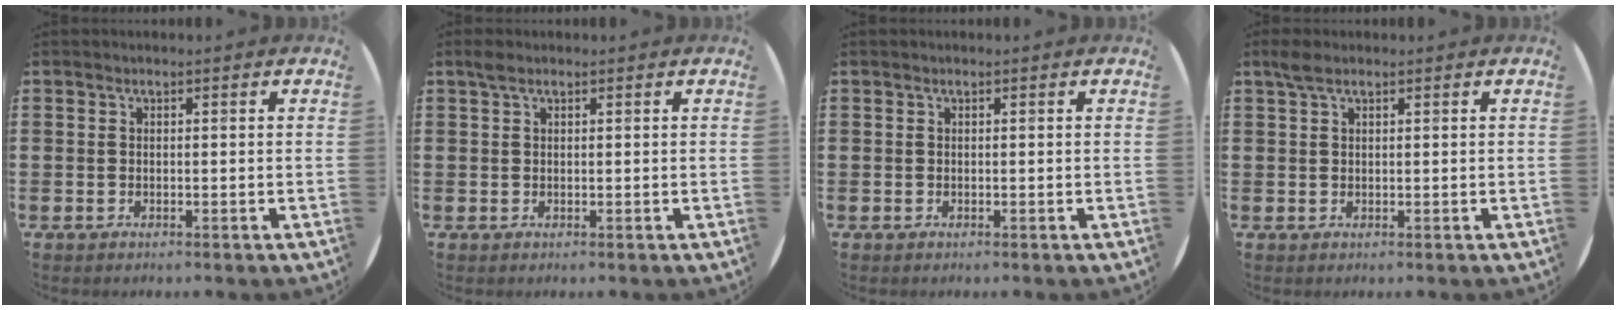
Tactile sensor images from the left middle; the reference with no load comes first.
{"total": 0.9, "force": [0.6, 0.4, 0.6], "torque": [-0.012, 0.005, 0.010]}
{"total": 0.0}
{"total": 1.8, "force": [1.3, 0.6, 1.0], "torque": [-0.023, 0.005, 0.022]}